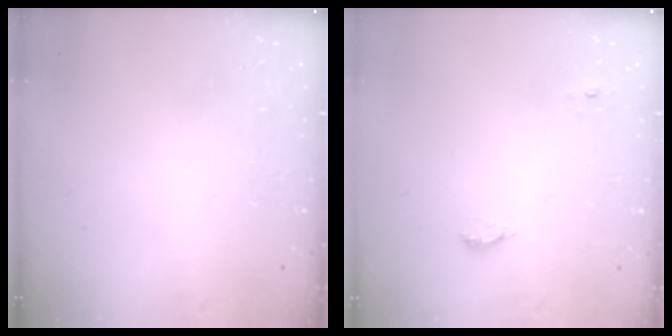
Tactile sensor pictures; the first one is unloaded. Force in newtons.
{"total": 5.3, "press": 5.0, "slide": 1.7}